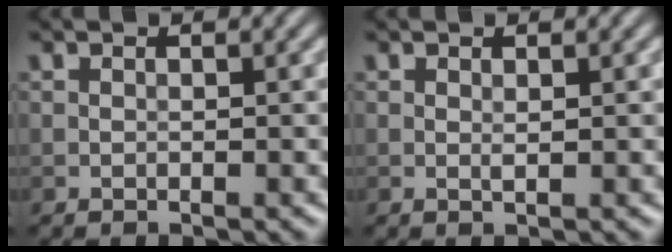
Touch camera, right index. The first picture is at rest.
{"total": 0.5, "force": [0.2, 0.1, 0.5], "torque": [-0.010, -0.002, 0.004]}